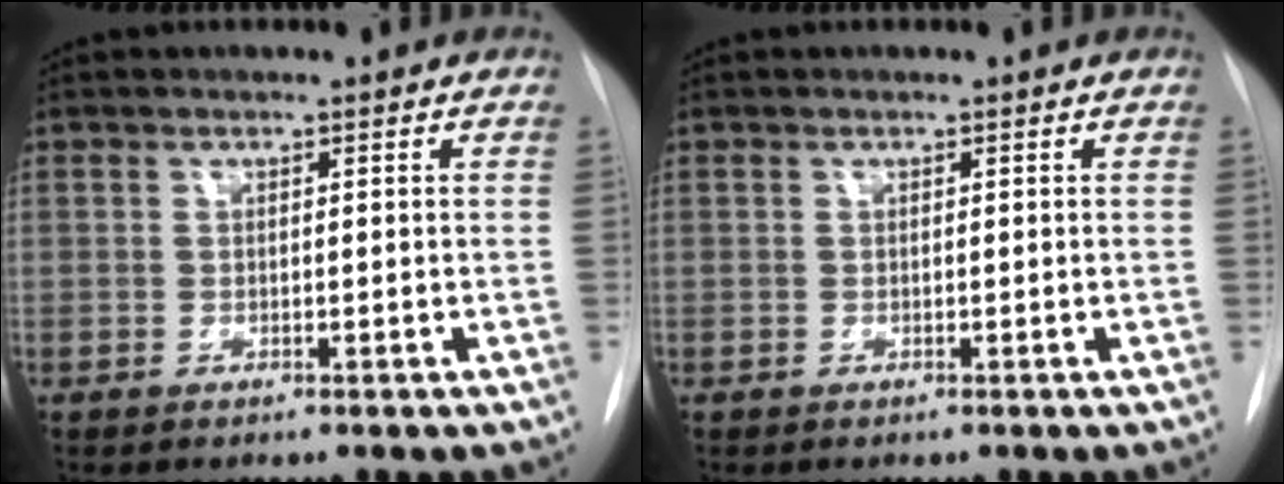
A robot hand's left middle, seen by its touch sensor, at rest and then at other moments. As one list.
[{"total": 0.0}]